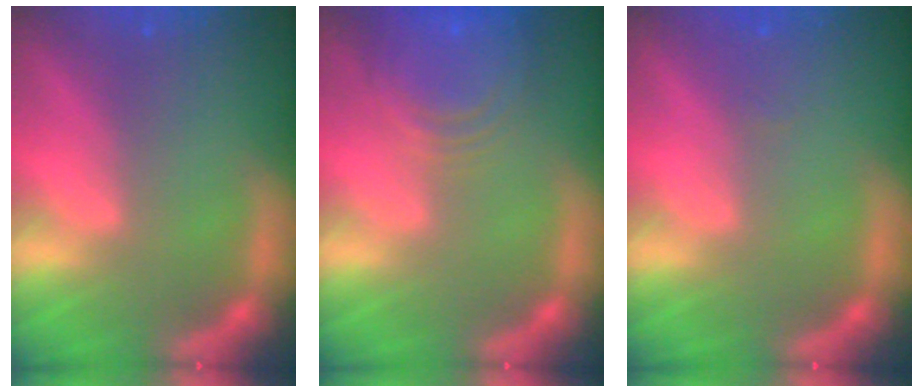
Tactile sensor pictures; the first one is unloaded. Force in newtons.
{"total": 9.1}
{"total": 1.0}